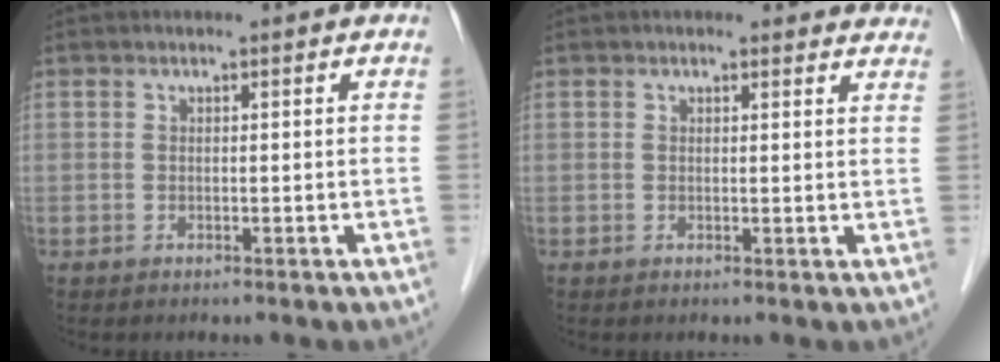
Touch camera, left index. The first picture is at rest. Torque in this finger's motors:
{"motor_torque": [0.28, -0.18, 0.01, 0.00]}